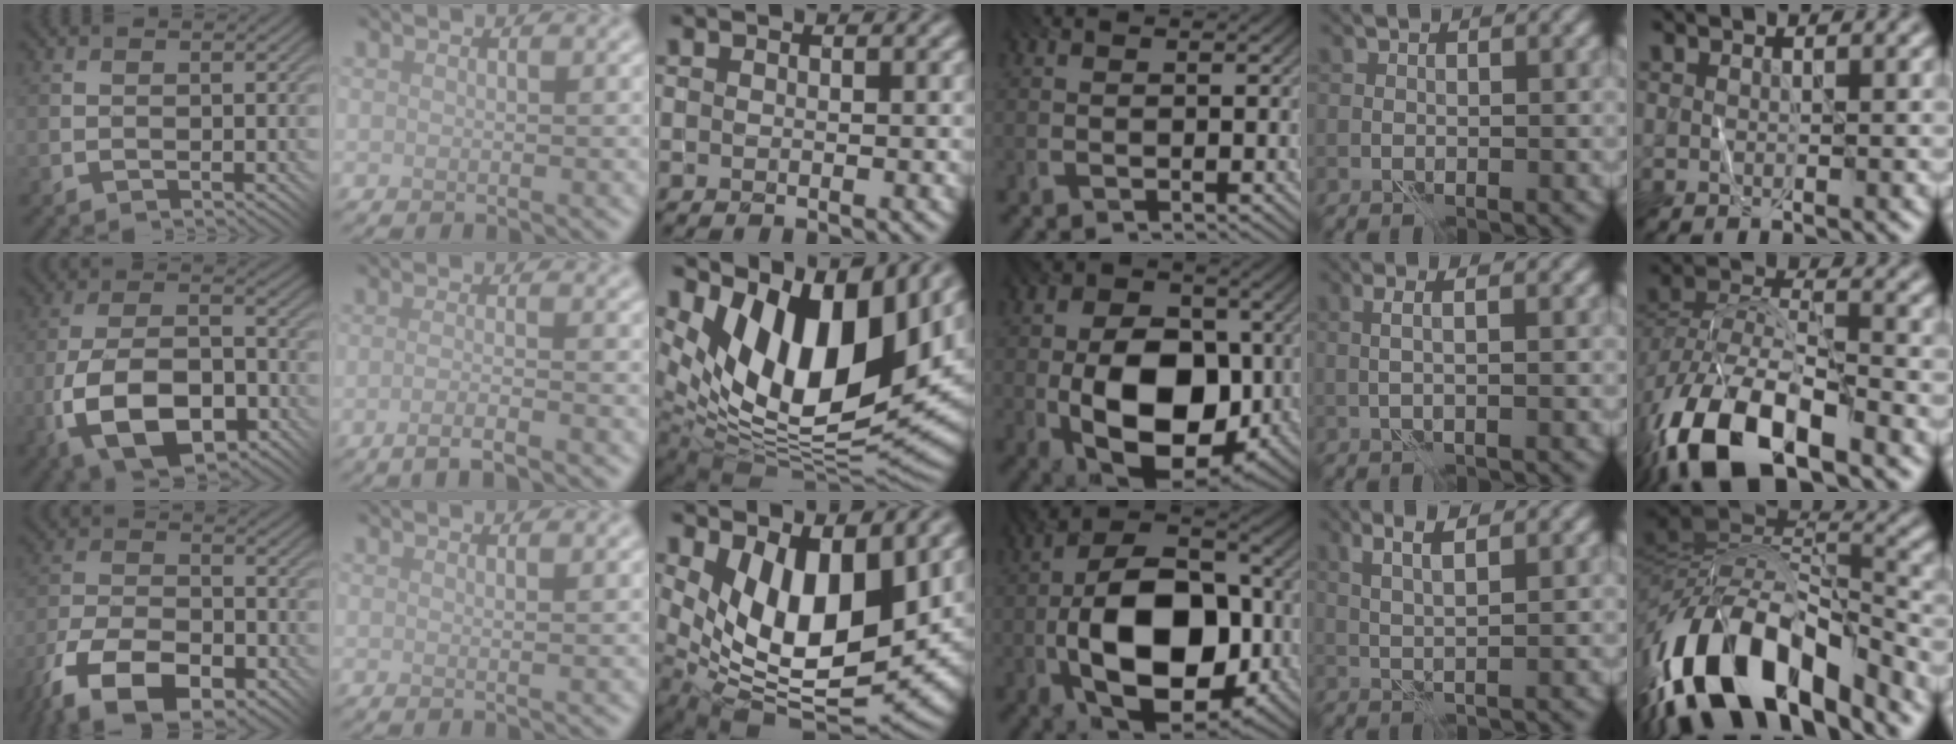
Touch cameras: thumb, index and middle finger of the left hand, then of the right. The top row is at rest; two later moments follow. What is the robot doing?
{"motion": "fold", "object": "shorts"}